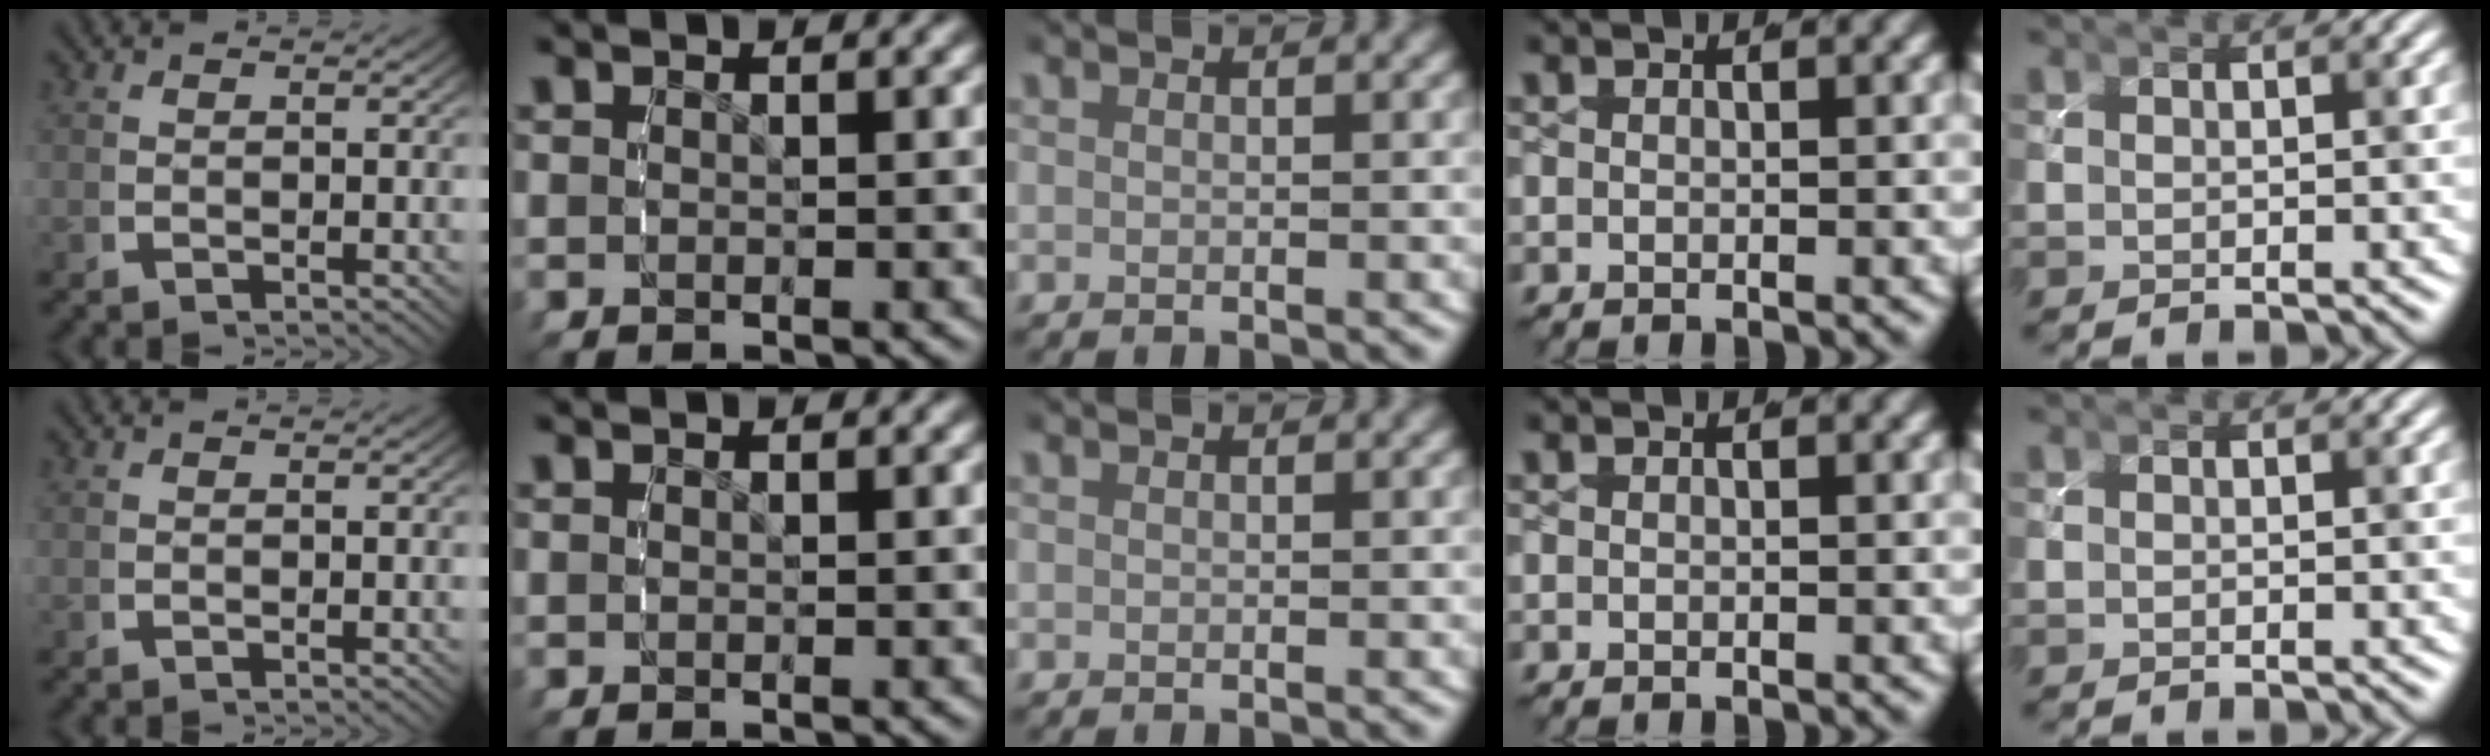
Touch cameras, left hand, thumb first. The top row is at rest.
{}